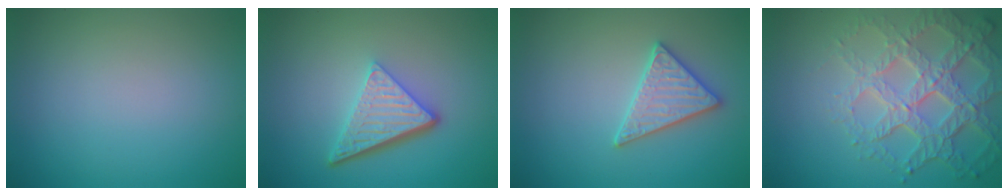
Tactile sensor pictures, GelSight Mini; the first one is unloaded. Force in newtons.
{"total": 5.1, "press": 3.5, "slide": 3.7}
{"total": 3.1, "press": 3.0, "slide": 0.4}
{"total": 7.1, "press": 5.1, "slide": 5.0}